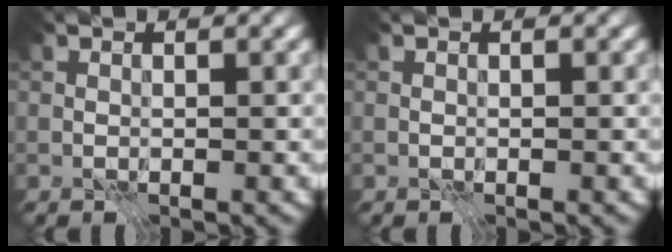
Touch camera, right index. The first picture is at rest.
{"total": 0.0}